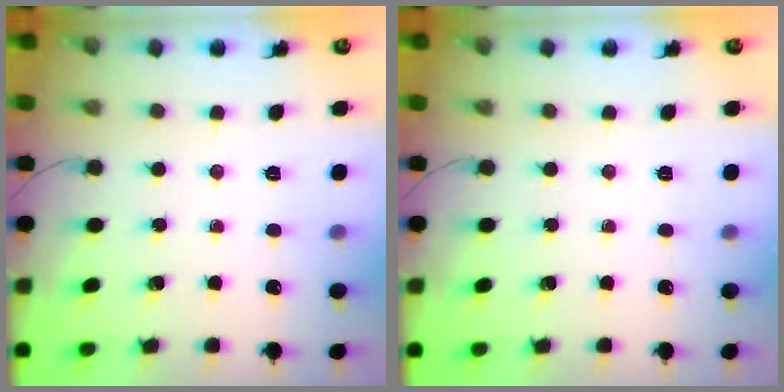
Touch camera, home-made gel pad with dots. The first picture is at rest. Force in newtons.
{"total": 0.0}